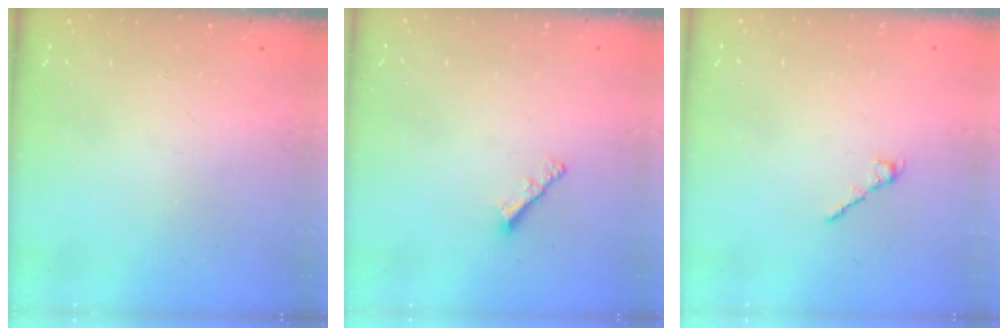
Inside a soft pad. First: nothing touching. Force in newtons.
{"total": 1.9, "press": 1.8, "slide": 0.5}
{"total": 1.7, "press": 1.5, "slide": 0.6}